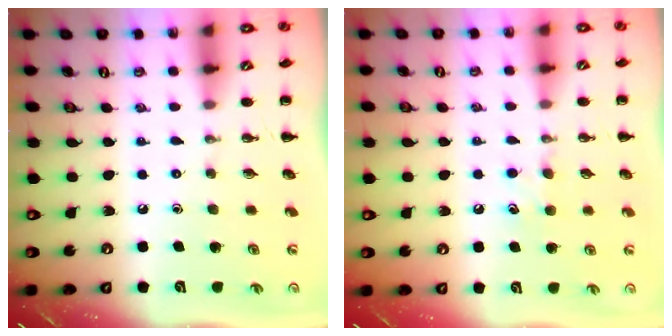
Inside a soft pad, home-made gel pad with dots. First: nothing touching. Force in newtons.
{"total": 5.5, "press": 5.2, "slide": 1.7}